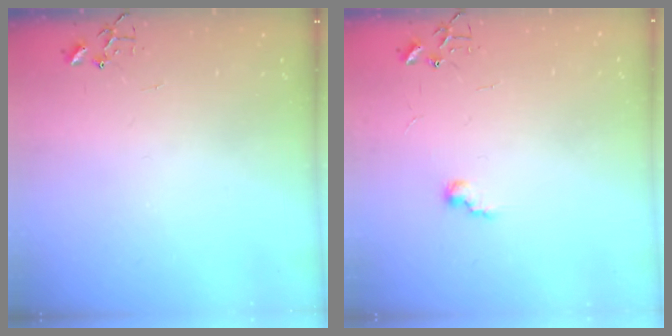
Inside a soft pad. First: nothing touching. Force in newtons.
{"total": 6.2, "press": 6.2, "slide": 0.7}